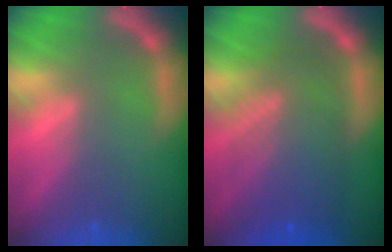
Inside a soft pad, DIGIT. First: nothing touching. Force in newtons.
{"total": 9.0}